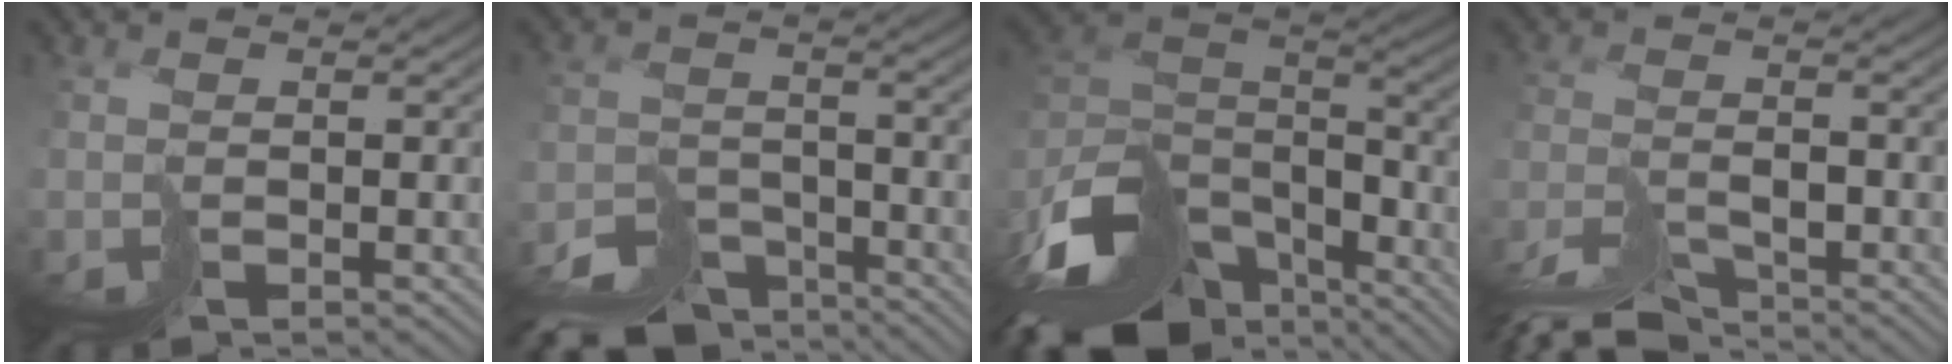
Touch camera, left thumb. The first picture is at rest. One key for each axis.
{"total": 9.3, "fx": -8.4, "fy": 3.2, "fz": 2.3, "tx": -0.035, "ty": -0.015, "tz": -0.127}
{"total": 14.8, "fx": -9.4, "fy": 6.9, "fz": 9.1, "tx": -0.233, "ty": -0.018, "tz": -0.149}
{"total": 6.3, "fx": -6.0, "fy": 0.7, "fz": 1.8, "tx": -0.027, "ty": -0.002, "tz": -0.113}